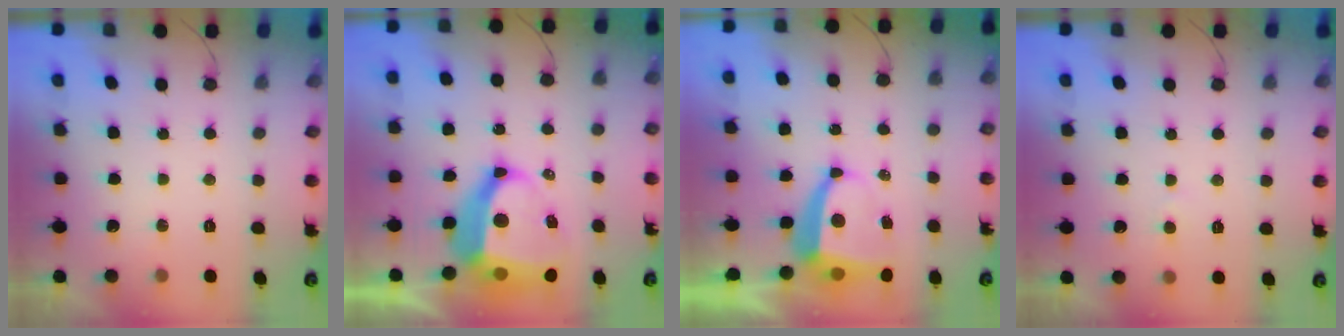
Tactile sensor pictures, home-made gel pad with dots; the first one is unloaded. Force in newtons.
{"total": 14.6, "press": 14.5, "slide": 1.5}
{"total": 6.7, "press": 6.6, "slide": 1.0}
{"total": 1.7, "press": 1.7, "slide": 0.2}